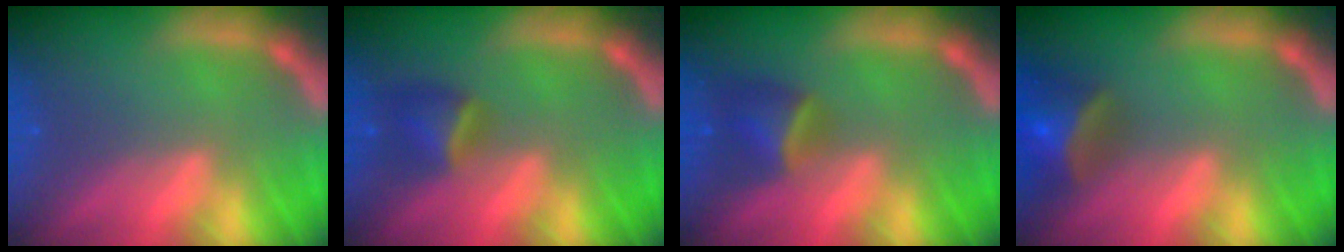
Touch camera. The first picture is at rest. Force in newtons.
{"total": 2.9}
{"total": 3.4}
{"total": 5.9}